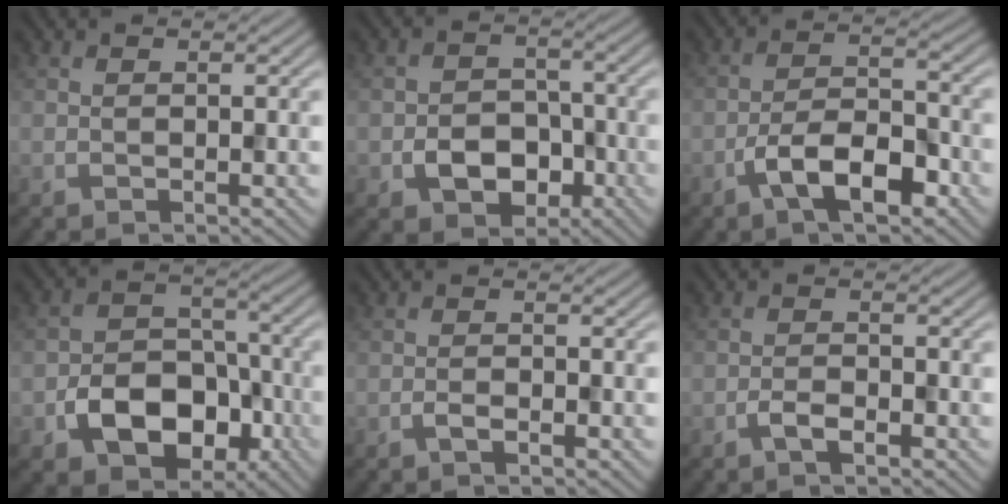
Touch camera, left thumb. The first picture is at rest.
{"total": 5.7, "force": [-2.3, 4.2, 3.0], "torque": [-0.050, -0.005, -0.044]}
{"total": 7.5, "force": [-4.0, 3.0, 5.6], "torque": [-0.099, 0.010, -0.082]}
{"total": 9.7, "force": [-3.9, 6.8, 5.6], "torque": [-0.097, -0.016, -0.070]}
{"total": 1.3, "force": [-0.8, 0.4, 0.9], "torque": [-0.019, 0.001, -0.017]}
{"total": 2.2, "force": [-1.4, 0.8, 1.5], "torque": [-0.029, 0.002, -0.029]}